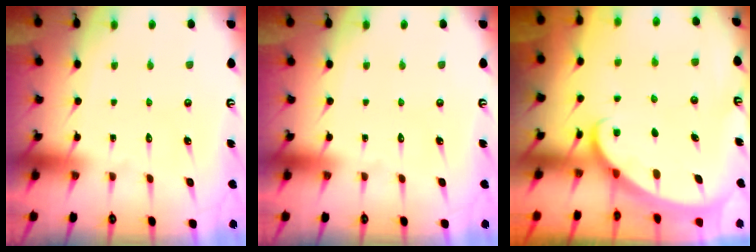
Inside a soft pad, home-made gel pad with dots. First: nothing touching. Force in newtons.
{"total": 0.0}
{"total": 1.6, "press": 1.6, "slide": 0.2}